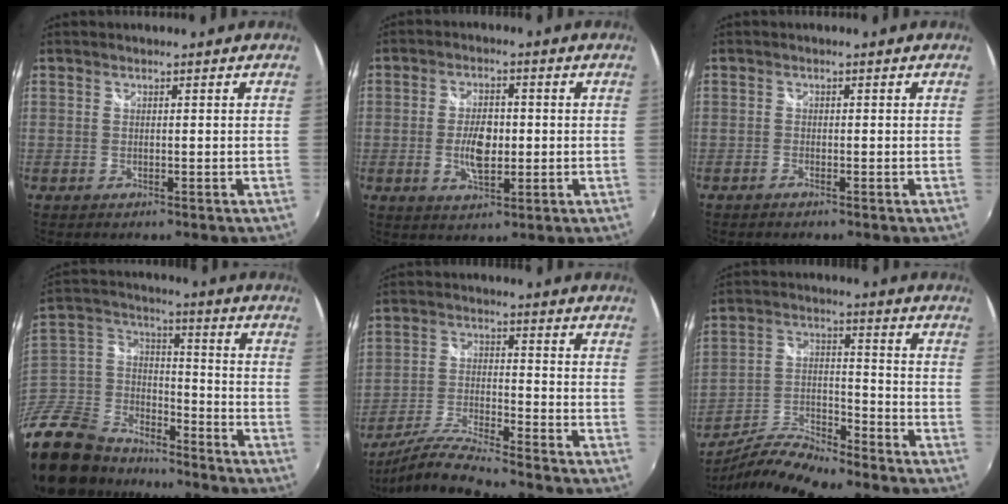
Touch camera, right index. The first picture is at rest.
{"total": 6.9, "force": [-0.8, 3.4, 5.9], "torque": [-0.114, -0.001, -0.013]}
{"total": 0.8, "force": [-0.7, 0.3, 0.2], "torque": [-0.006, -0.002, -0.016]}
{"total": 25.0, "force": [-18.3, 13.2, 10.6], "torque": [-0.282, 0.015, -0.316]}
{"total": 10.2, "force": [-9.4, -0.6, 4.1], "torque": [-0.088, -0.006, -0.183]}
{"total": 11.0, "force": [-10.0, 0.9, 4.5], "torque": [-0.091, -0.003, -0.193]}